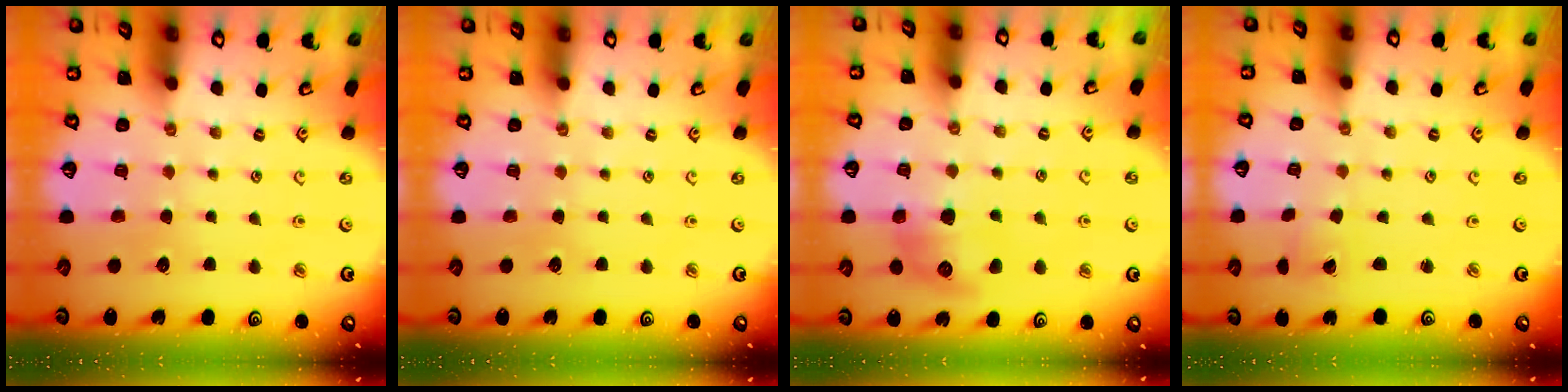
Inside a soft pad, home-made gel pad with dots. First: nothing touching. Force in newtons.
{"total": 0.0}
{"total": 9.7, "press": 9.7, "slide": 0.4}
{"total": 0.9, "press": 0.9, "slide": 0.1}